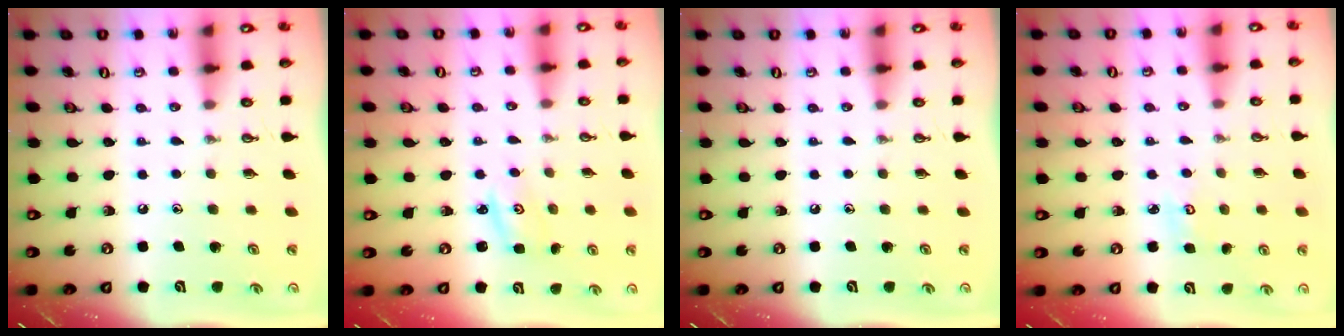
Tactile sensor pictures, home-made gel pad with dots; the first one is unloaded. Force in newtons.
{"total": 1.6, "press": 1.5, "slide": 0.1}
{"total": 0.0}
{"total": 3.8, "press": 3.8, "slide": 0.3}